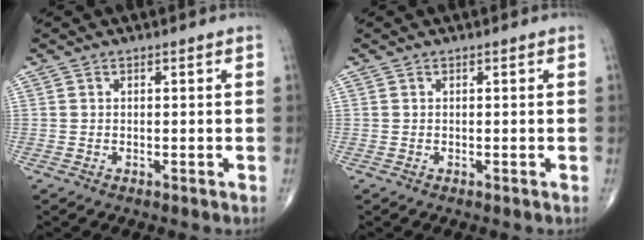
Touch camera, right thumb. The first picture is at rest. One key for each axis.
{"total": 0.0}